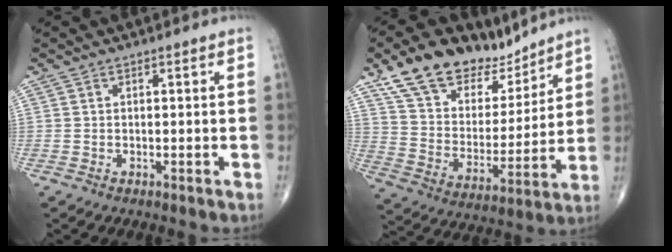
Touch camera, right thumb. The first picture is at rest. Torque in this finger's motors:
{"motor_torque": [-1.60, 1.84, -0.03, 0.12, 0.15]}